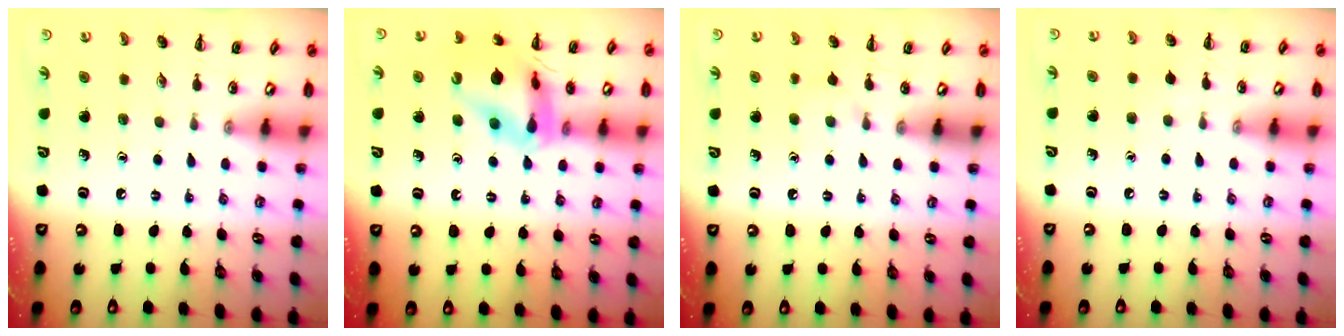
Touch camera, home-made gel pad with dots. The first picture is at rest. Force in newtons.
{"total": 14.7, "press": 14.5, "slide": 2.6}
{"total": 4.6, "press": 4.4, "slide": 1.5}
{"total": 2.2, "press": 1.9, "slide": 0.9}